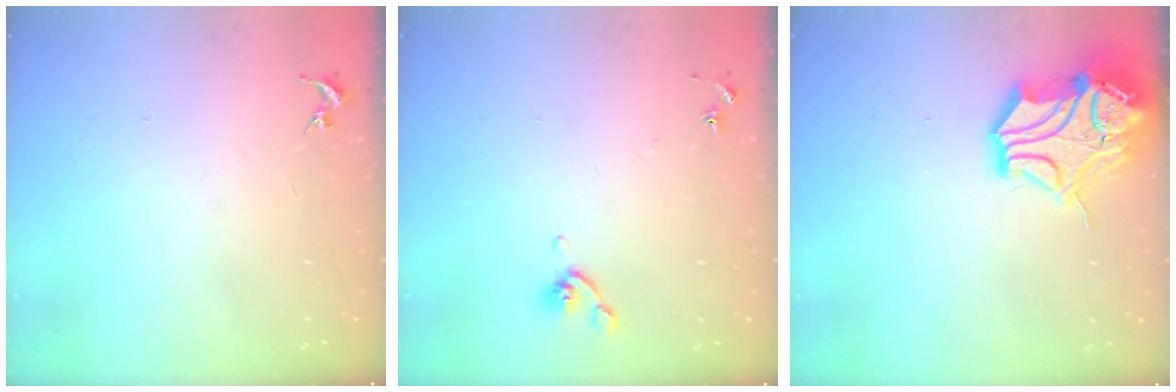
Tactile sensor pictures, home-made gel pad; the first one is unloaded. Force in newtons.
{"total": 5.8, "press": 5.6, "slide": 1.7}
{"total": 16.4, "press": 16.3, "slide": 2.2}